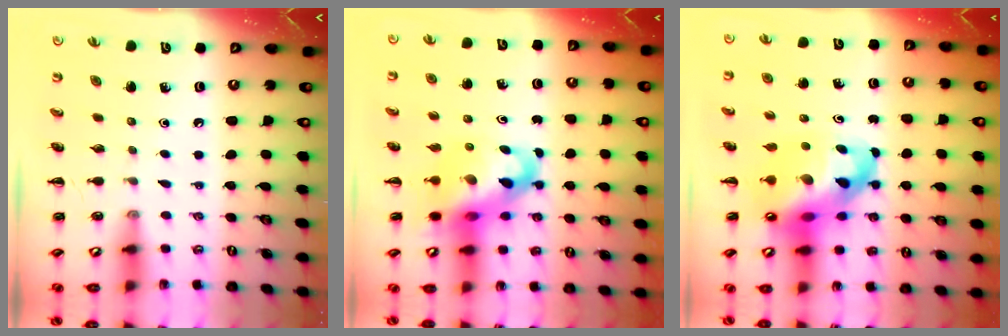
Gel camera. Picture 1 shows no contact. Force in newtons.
{"total": 10.1, "press": 9.8, "slide": 2.5}
{"total": 13.8, "press": 13.3, "slide": 3.7}